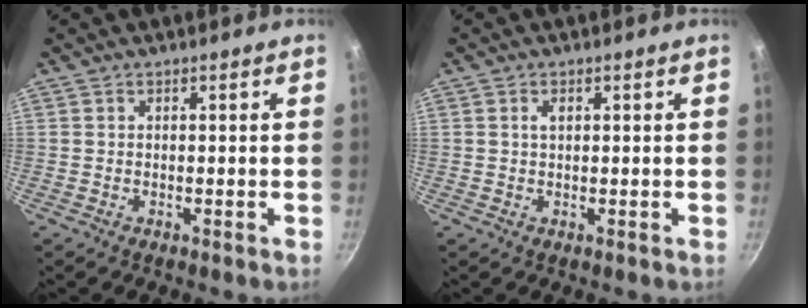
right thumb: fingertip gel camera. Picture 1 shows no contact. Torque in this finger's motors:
{"motor_torque": [0.04, -0.24, 0.60, 0.23, -0.02]}